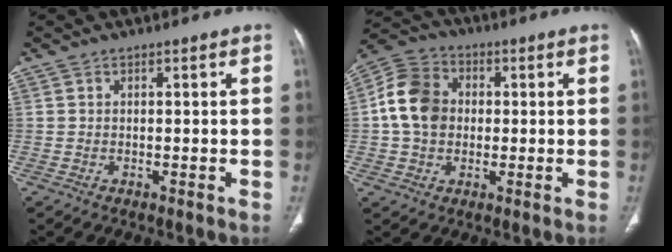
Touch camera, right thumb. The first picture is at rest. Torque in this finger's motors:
{"motor_torque": [0.95, 0.90, 0.78, -0.88, 0.27]}